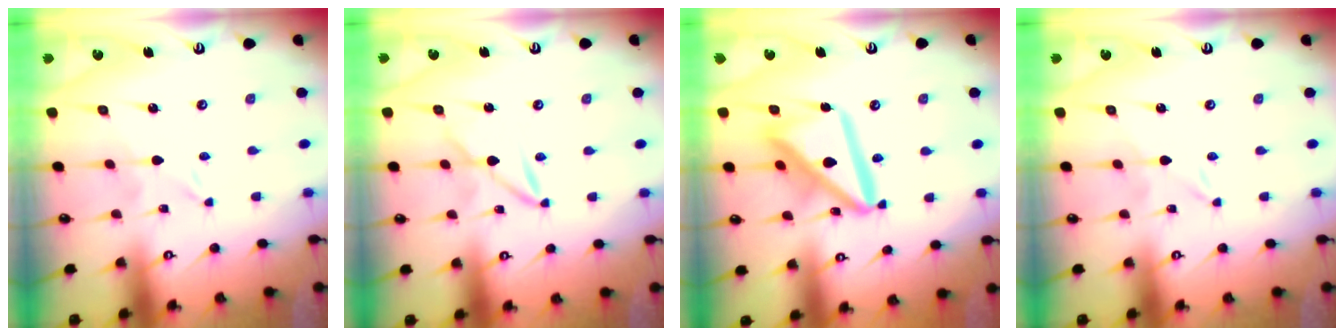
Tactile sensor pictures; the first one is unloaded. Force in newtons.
{"total": 2.9, "press": 2.9, "slide": 0.3}
{"total": 16.5, "press": 16.4, "slide": 1.8}
{"total": 0.0}